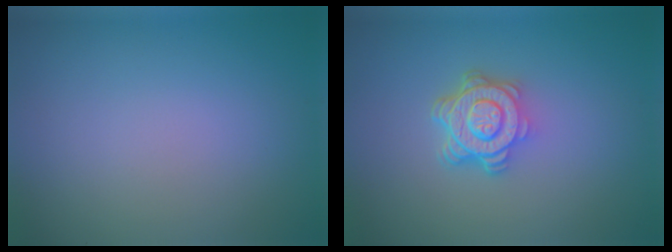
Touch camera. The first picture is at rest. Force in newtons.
{"total": 4.8, "press": 3.7, "slide": 3.1}